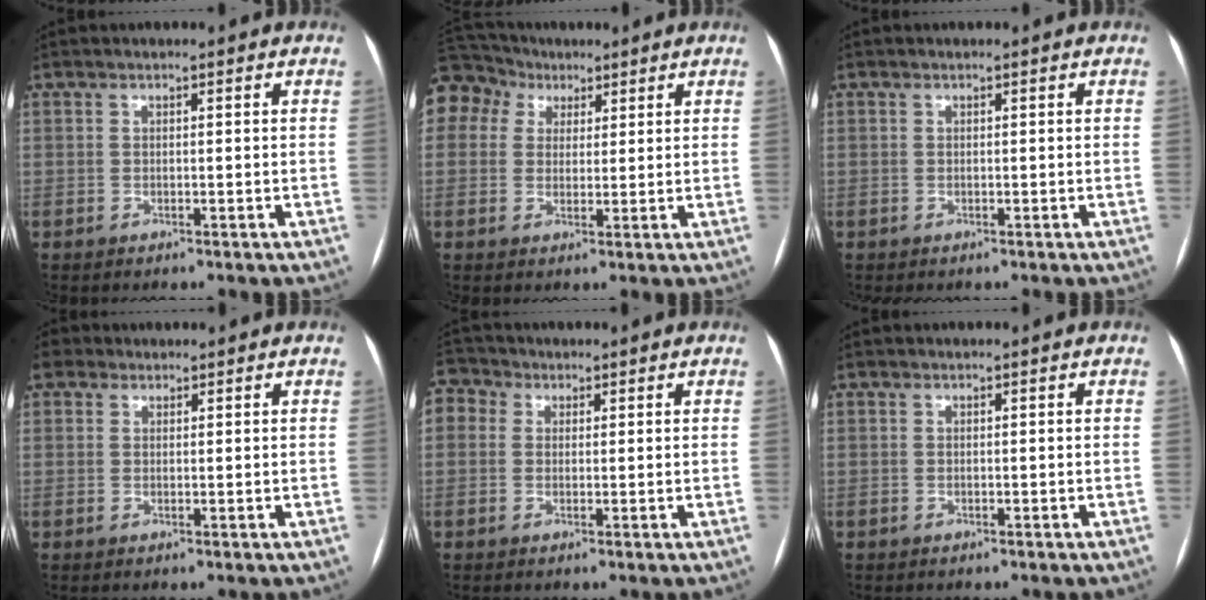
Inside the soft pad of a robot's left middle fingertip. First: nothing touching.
{"total": 12.1, "force": [5.9, 10.0, 3.5], "torque": [-0.108, 0.063, 0.113]}
{"total": 0.0}
{"total": 2.2, "force": [1.3, 1.7, 0.4], "torque": [-0.008, 0.016, 0.019]}
{"total": 4.7, "force": [1.6, 4.1, 1.6], "torque": [-0.042, 0.027, 0.028]}
{"total": 0.0}